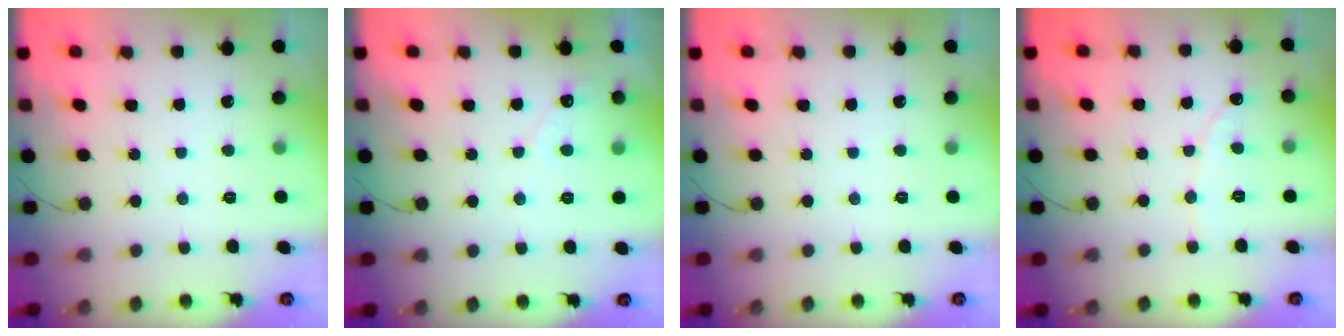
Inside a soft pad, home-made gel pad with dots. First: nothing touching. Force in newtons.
{"total": 2.9, "press": 2.9, "slide": 0.1}
{"total": 0.0}
{"total": 1.9, "press": 1.9, "slide": 0.1}